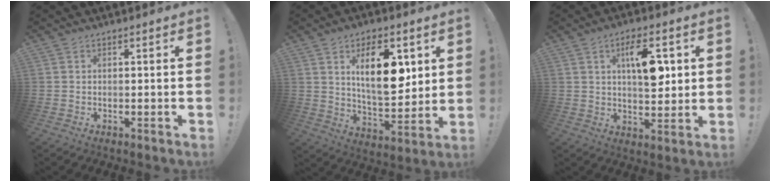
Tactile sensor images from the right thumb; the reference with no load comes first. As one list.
[{"total": 16.6, "force": [5.7, 7.8, 13.5], "torque": [-0.204, -0.016, 0.092]}, {"total": 11.5, "force": [3.8, 5.2, 9.5], "torque": [-0.126, -0.008, 0.059]}]